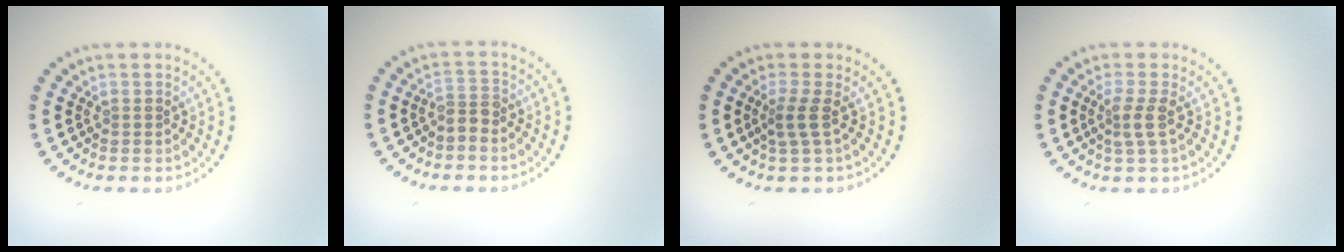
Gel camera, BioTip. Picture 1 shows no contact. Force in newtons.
{"total": 1.9, "press": 1.4, "slide": 1.3}
{"total": 1.9, "press": 1.2, "slide": 1.5}
{"total": 1.9, "press": 1.4, "slide": 1.3}